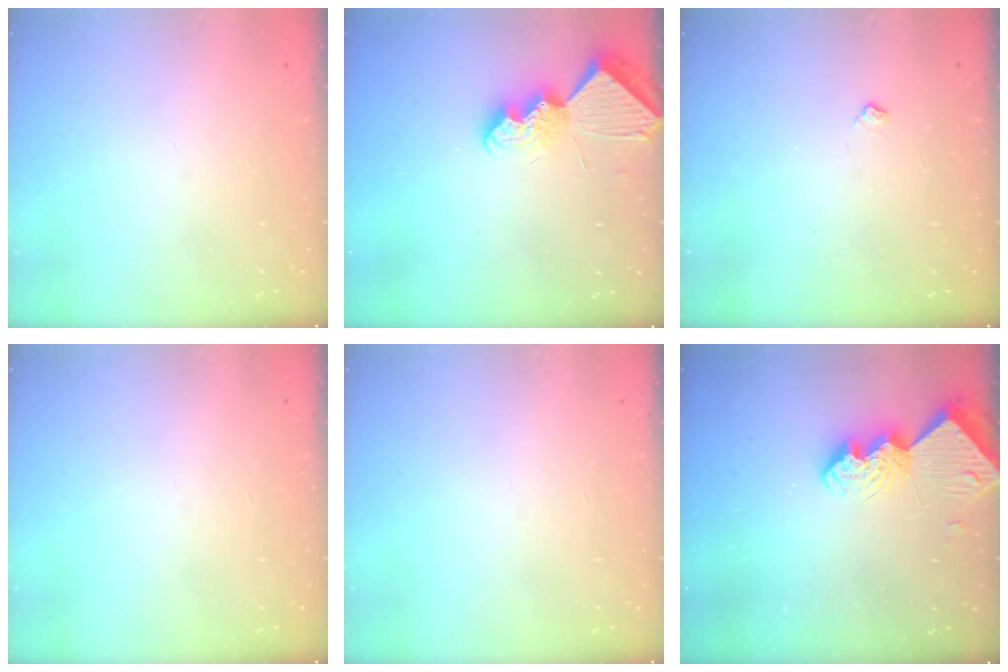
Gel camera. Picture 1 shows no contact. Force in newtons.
{"total": 8.5, "press": 8.4, "slide": 0.8}
{"total": 3.7, "press": 3.7, "slide": 0.6}
{"total": 0.0}
{"total": 0.0}
{"total": 9.7, "press": 9.6, "slide": 1.0}